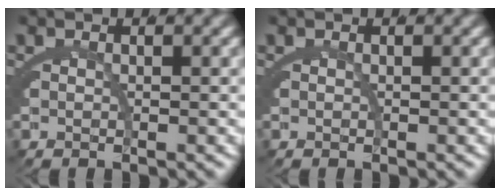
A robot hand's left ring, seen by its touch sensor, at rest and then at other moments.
{"total": 0.0}